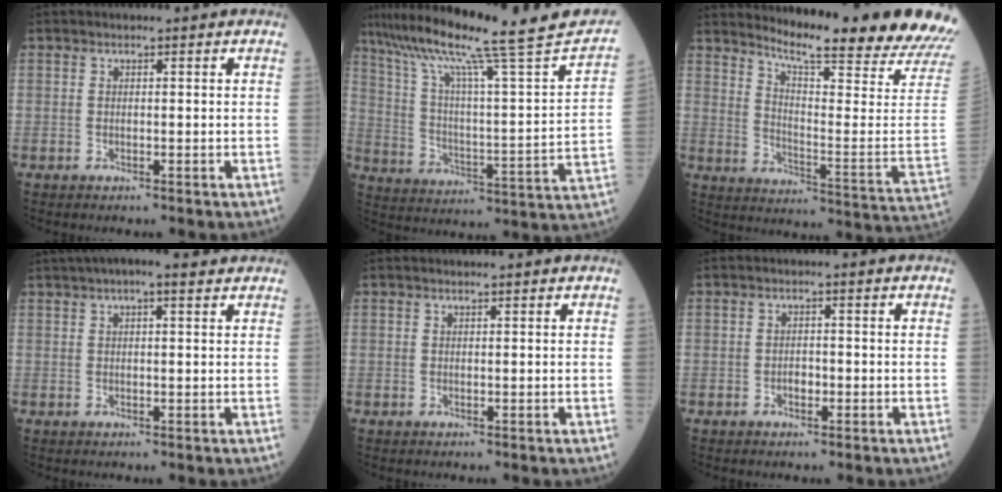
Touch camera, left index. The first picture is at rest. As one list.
[{"total": 24.3, "force": [20.0, -0.6, 13.9], "torque": [-0.232, -0.032, 0.288]}, {"total": 21.9, "force": [19.9, -1.3, 9.2], "torque": [-0.156, -0.125, 0.248]}, {"total": 6.7, "force": [4.7, 1.5, 4.6], "torque": [-0.080, 0.036, 0.070]}, {"total": 1.1, "force": [0.9, -0.3, 0.6], "torque": [-0.008, 0.005, 0.013]}, {"total": 1.6, "force": [-1.1, 0.8, 0.9], "torque": [-0.013, -0.002, -0.018]}]